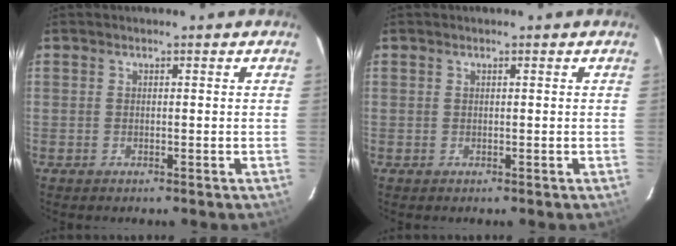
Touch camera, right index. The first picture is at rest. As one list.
[{"total": 0.0}]